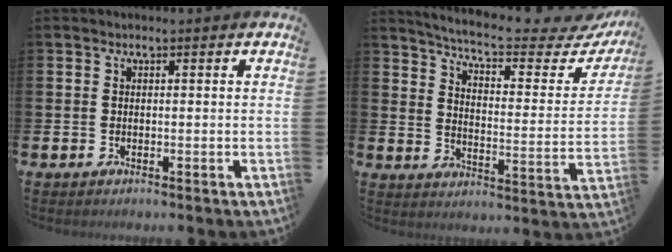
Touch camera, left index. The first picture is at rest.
{"total": 6.8, "force": [6.0, 0.5, 3.1], "torque": [-0.073, -0.048, 0.094]}